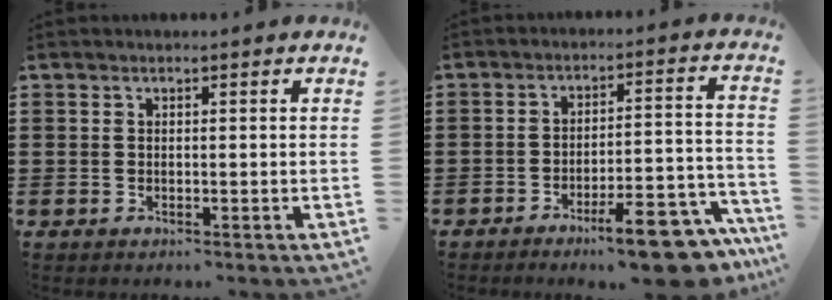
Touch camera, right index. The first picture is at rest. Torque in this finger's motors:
{"motor_torque": [1.66, -0.47, 0.62, 0.10]}